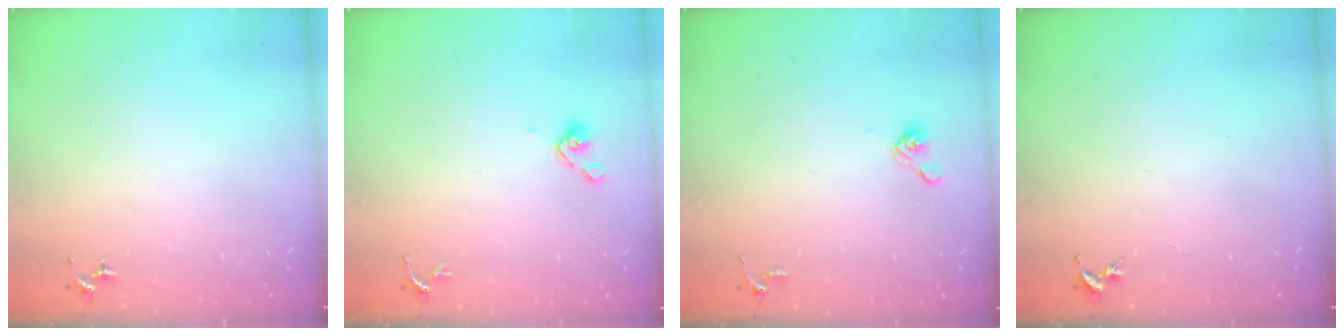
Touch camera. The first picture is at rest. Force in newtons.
{"total": 5.9, "press": 5.4, "slide": 2.4}
{"total": 5.7, "press": 5.3, "slide": 2.1}
{"total": 0.0}